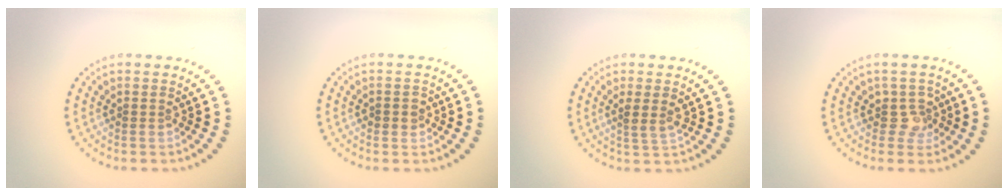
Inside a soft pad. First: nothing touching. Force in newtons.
{"total": 1.1, "press": 1.1, "slide": 0.3}
{"total": 1.7, "press": 1.4, "slide": 1.1}
{"total": 1.8, "press": 1.5, "slide": 1.1}